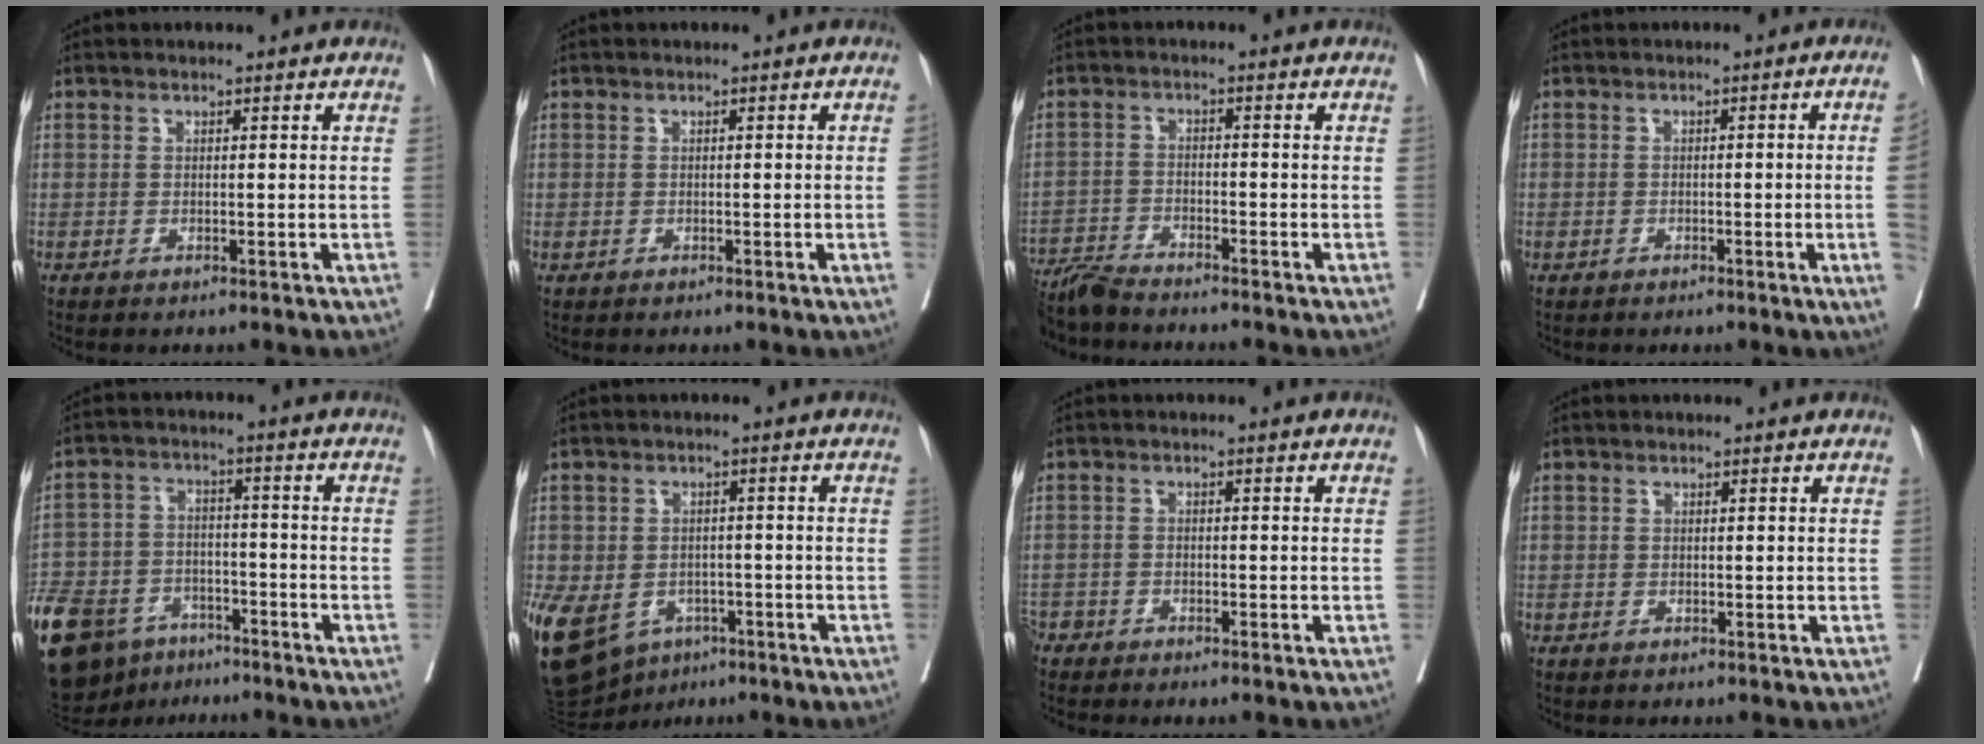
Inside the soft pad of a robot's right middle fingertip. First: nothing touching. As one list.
[{"total": 0.7, "force": [0.0, -0.1, 0.7], "torque": [-0.013, 0.006, 0.003]}, {"total": 6.4, "force": [-6.2, -0.2, 1.6], "torque": [-0.018, -0.020, -0.113]}, {"total": 4.3, "force": [-0.7, -0.9, 4.1], "torque": [-0.050, 0.003, -0.009]}, {"total": 24.7, "force": [-15.5, 14.6, 12.5], "torque": [-0.358, -0.030, -0.253]}, {"total": 23.2, "force": [-10.3, 17.5, 11.4], "torque": [-0.349, -0.023, -0.147]}, {"total": 2.6, "force": [-2.5, 0.5, 0.2], "torque": [0.003, -0.007, -0.049]}, {"total": 0.7, "force": [-0.2, 0.7, -0.1], "torque": [0.008, 0.008, -0.005]}]